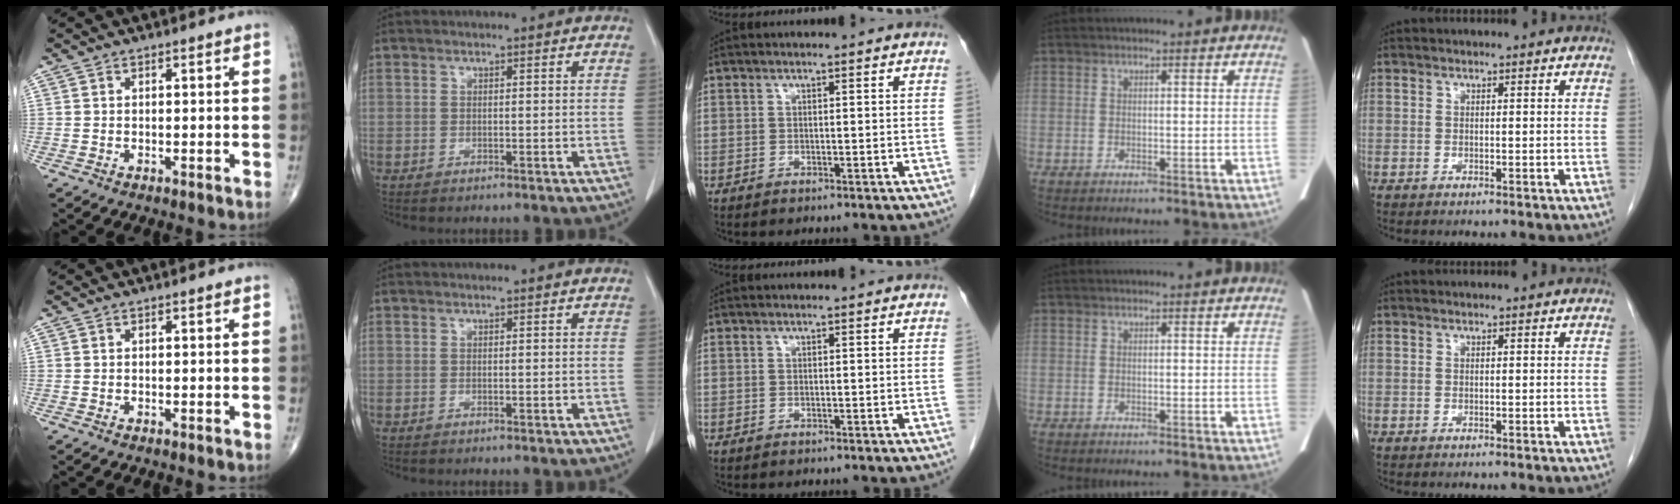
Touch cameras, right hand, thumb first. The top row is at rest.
{}